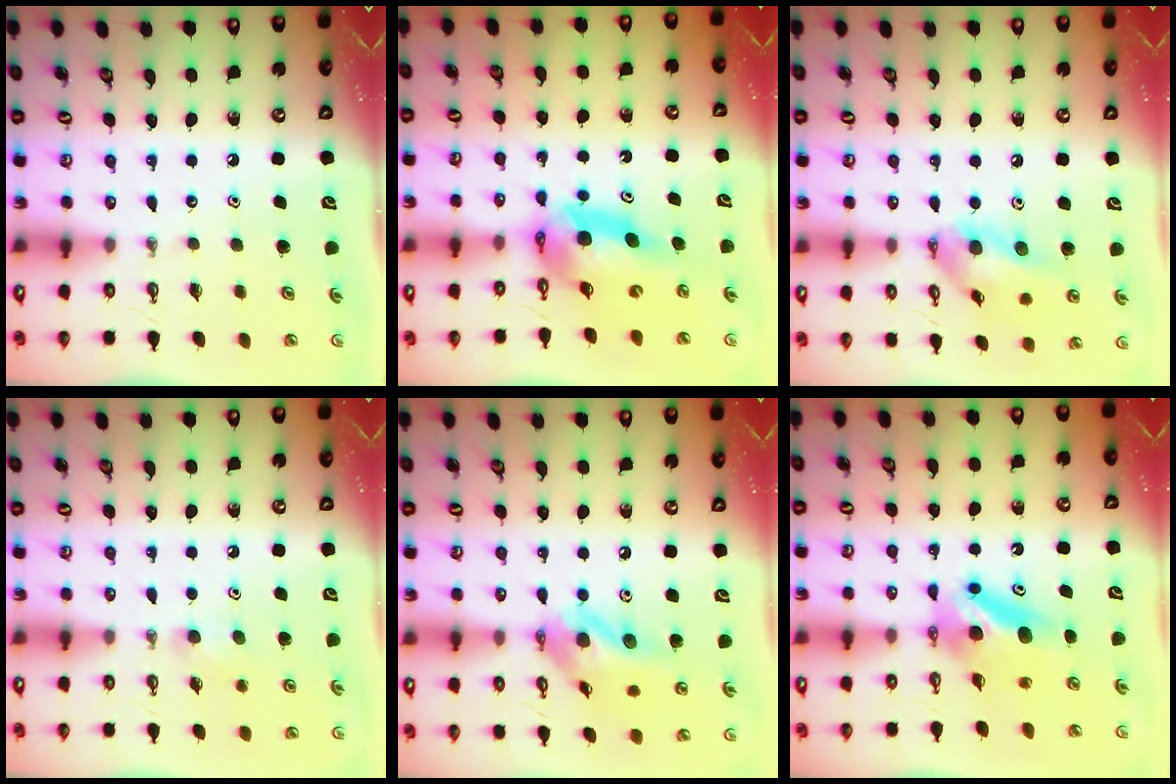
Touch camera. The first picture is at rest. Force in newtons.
{"total": 9.8, "press": 9.8, "slide": 1.0}
{"total": 13.4, "press": 13.1, "slide": 2.6}
{"total": 4.8, "press": 4.2, "slide": 2.3}
{"total": 14.3, "press": 14.2, "slide": 1.8}
{"total": 6.5, "press": 6.4, "slide": 1.3}